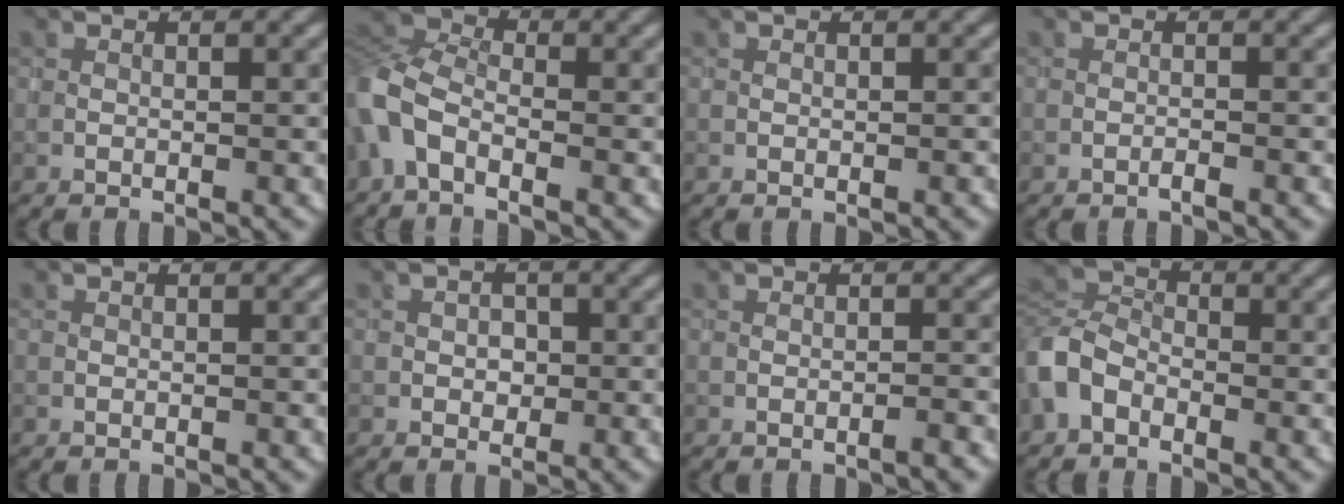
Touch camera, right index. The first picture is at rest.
{"total": 6.3, "force": [-2.5, 3.6, 4.5], "torque": [-0.110, 0.003, -0.071]}
{"total": 0.0}
{"total": 0.6, "force": [-0.5, 0.0, 0.4], "torque": [-0.006, 0.002, -0.010]}
{"total": 0.0}
{"total": 1.3, "force": [-0.1, 1.0, 0.7], "torque": [-0.010, -0.002, -0.003]}
{"total": 0.9, "force": [-0.6, 0.0, 0.7], "torque": [-0.011, 0.004, -0.011]}
{"total": 4.2, "force": [-1.9, 2.9, 2.3], "torque": [-0.049, 0.007, -0.054]}